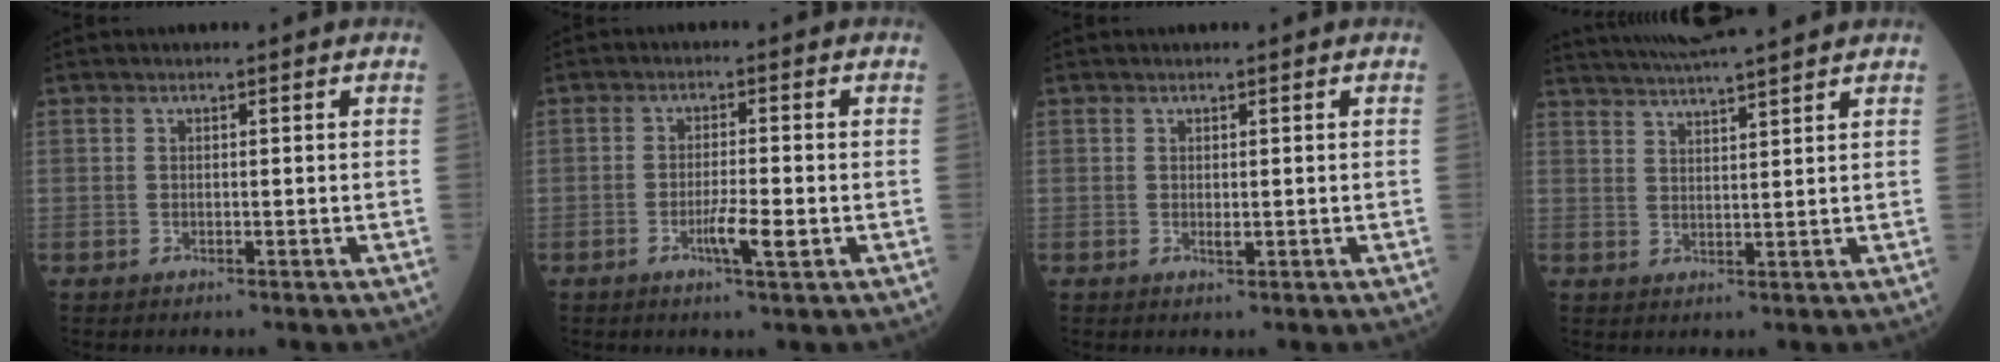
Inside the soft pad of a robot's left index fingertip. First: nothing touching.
{"total": 3.8, "force": [-1.5, 0.2, 3.5], "torque": [-0.065, -0.006, -0.027]}
{"total": 0.6, "force": [0.0, 0.2, 0.5], "torque": [-0.012, -0.004, 0.001]}
{"total": 11.0, "force": [9.9, -0.5, 4.6], "torque": [-0.086, 0.027, 0.149]}